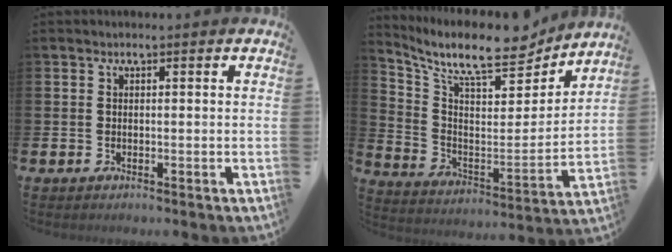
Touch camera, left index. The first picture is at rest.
{"total": 11.2, "force": [9.8, 2.8, 4.8], "torque": [-0.116, -0.077, 0.162]}